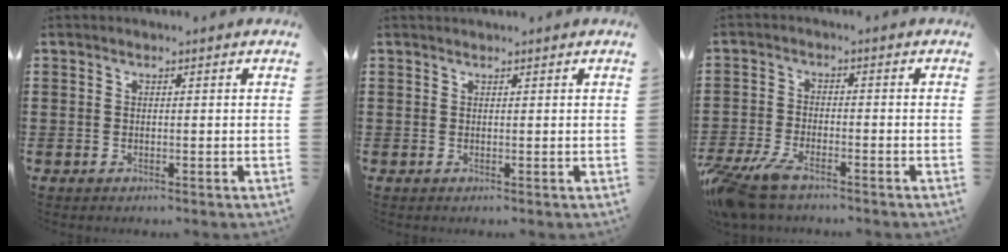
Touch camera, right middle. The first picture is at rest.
{"total": 0.5, "force": [0.5, 0.0, -0.2], "torque": [0.011, -0.001, 0.008]}
{"total": 5.6, "force": [-4.6, 1.1, 3.0], "torque": [-0.091, -0.014, -0.096]}